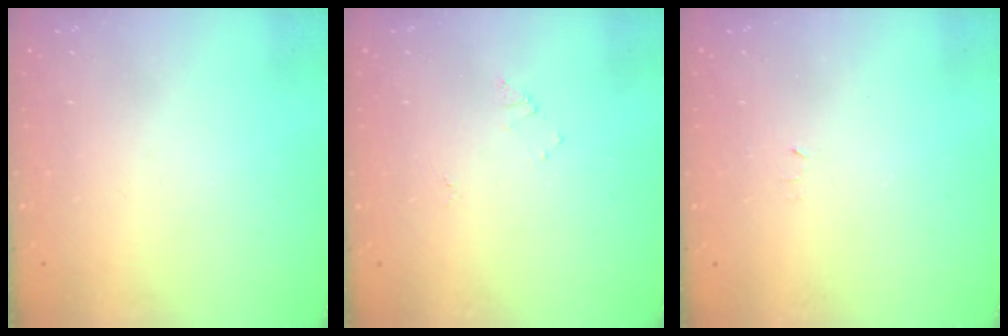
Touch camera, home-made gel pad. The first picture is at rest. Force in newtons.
{"total": 4.7, "press": 4.7, "slide": 0.6}
{"total": 2.4, "press": 2.4, "slide": 0.4}